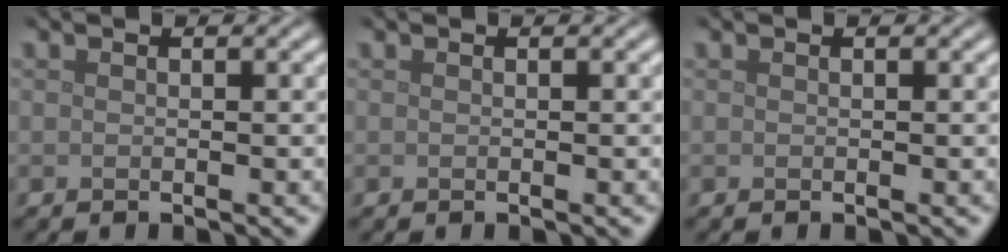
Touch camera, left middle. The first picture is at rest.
{"total": 0.0}
{"total": 0.0}